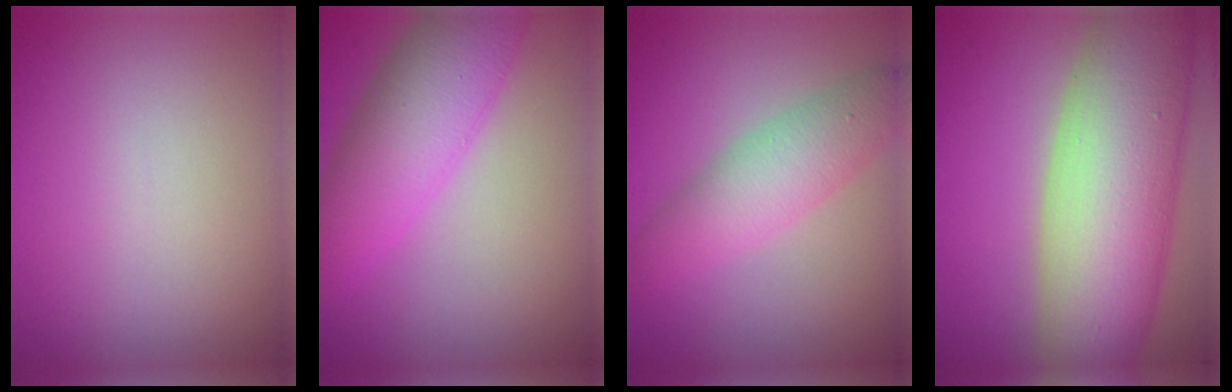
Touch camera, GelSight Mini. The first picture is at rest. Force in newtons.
{"total": 7.5, "press": 7.5, "slide": 0.1}
{"total": 4.8, "press": 4.8, "slide": 0.1}
{"total": 13.8, "press": 13.8, "slide": 0.7}